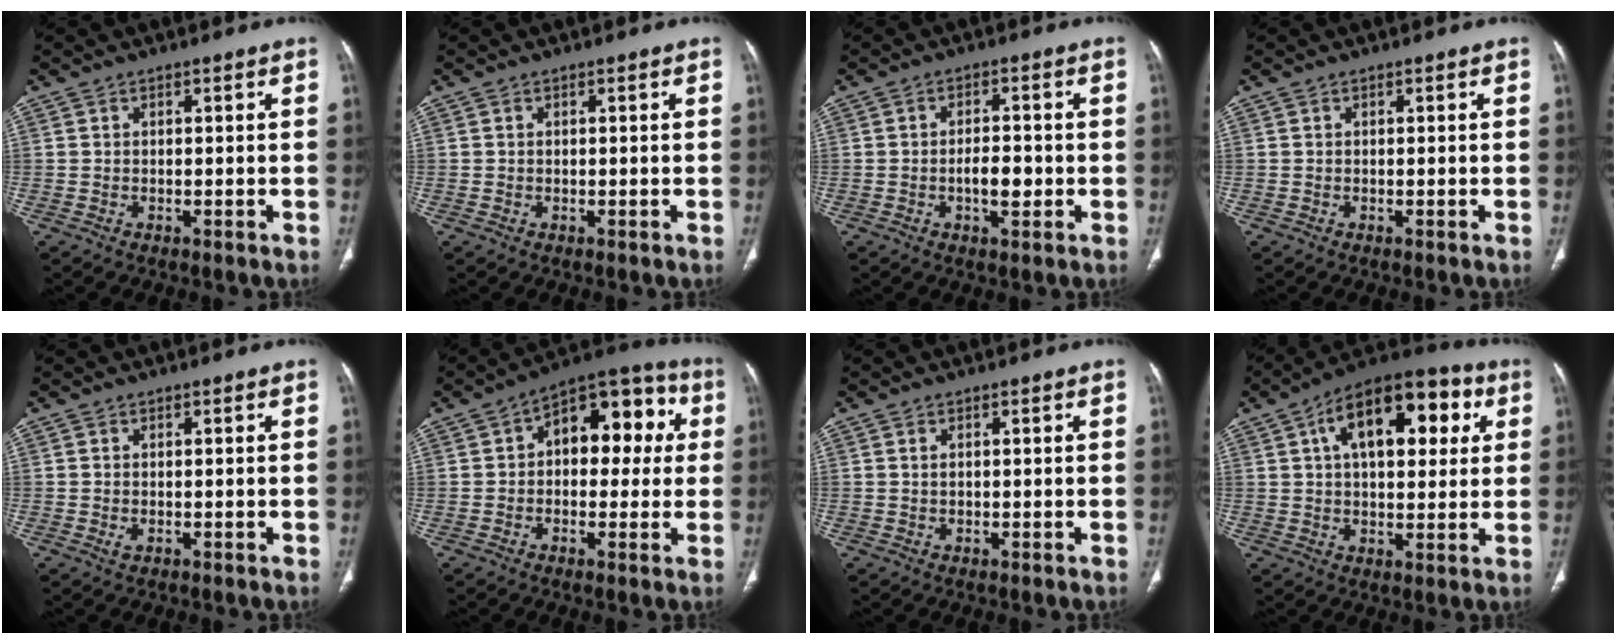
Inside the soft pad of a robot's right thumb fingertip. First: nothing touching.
{"total": 0.0}
{"total": 4.8, "force": [-1.1, 2.3, 4.1], "torque": [-0.058, 0.008, -0.017]}
{"total": 0.0}
{"total": 1.1, "force": [-0.3, 0.6, 0.9], "torque": [-0.025, 0.003, -0.004]}
{"total": 15.0, "force": [2.7, 8.9, 11.7], "torque": [-0.107, 0.041, 0.029]}
{"total": 0.8, "force": [0.3, 0.5, 0.6], "torque": [-0.013, -0.001, 0.008]}
{"total": 19.5, "force": [6.1, 10.1, 15.5], "torque": [-0.196, 0.018, 0.085]}